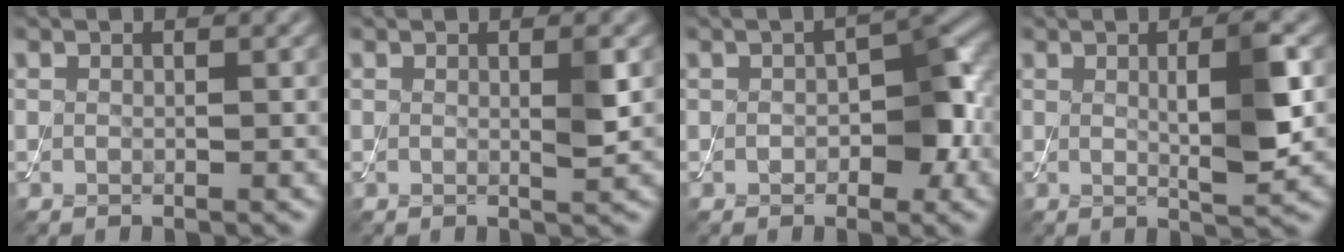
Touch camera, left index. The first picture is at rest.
{"total": 1.5, "force": [0.3, 0.1, 1.4], "torque": [-0.022, -0.004, 0.000]}
{"total": 4.4, "force": [-0.5, 2.4, 3.6], "torque": [-0.044, 0.003, -0.010]}
{"total": 4.7, "force": [0.5, 0.7, 4.6], "torque": [-0.073, -0.002, 0.009]}